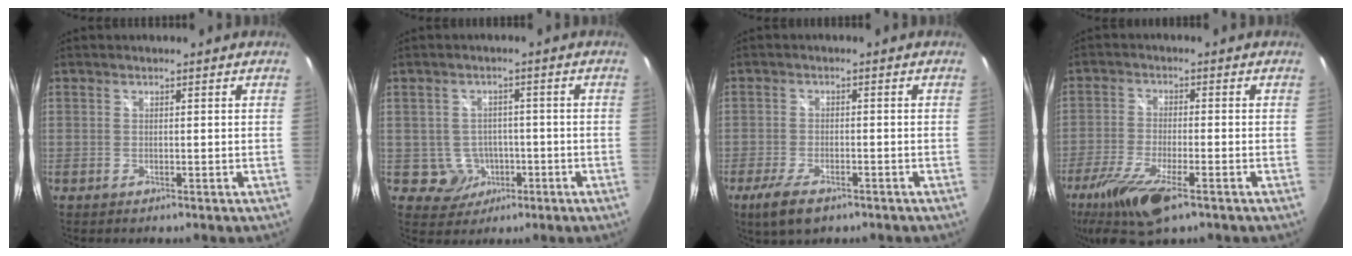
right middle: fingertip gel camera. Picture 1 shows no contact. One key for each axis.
{"total": 5.0, "fx": -1.6, "fy": 4.7, "fz": 0.7, "tx": -0.028, "ty": 0.014, "tz": -0.010}
{"total": 6.5, "fx": -4.3, "fy": 2.2, "fz": 4.3, "tx": -0.107, "ty": -0.020, "tz": -0.075}
{"total": 11.8, "fx": -7.5, "fy": 3.0, "fz": 8.6, "tx": -0.193, "ty": -0.041, "tz": -0.142}